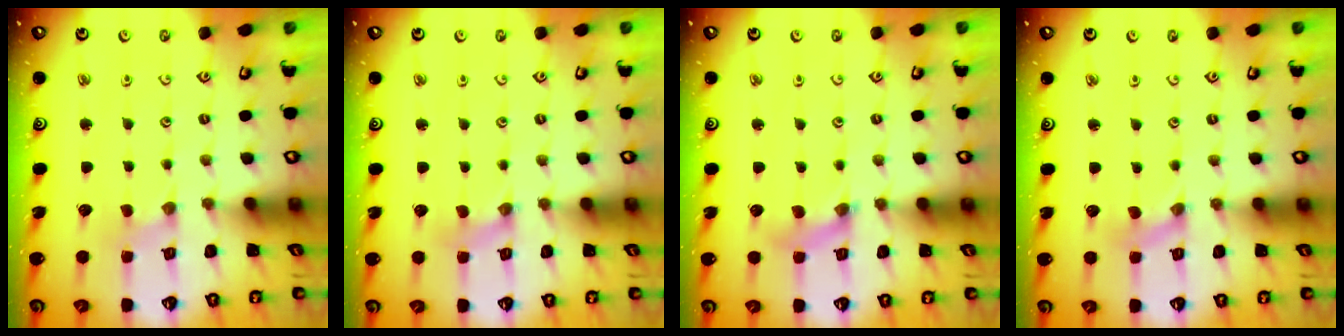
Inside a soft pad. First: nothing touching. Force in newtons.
{"total": 1.1, "press": 1.1, "slide": 0.2}
{"total": 2.8, "press": 2.8, "slide": 0.4}
{"total": 0.0}